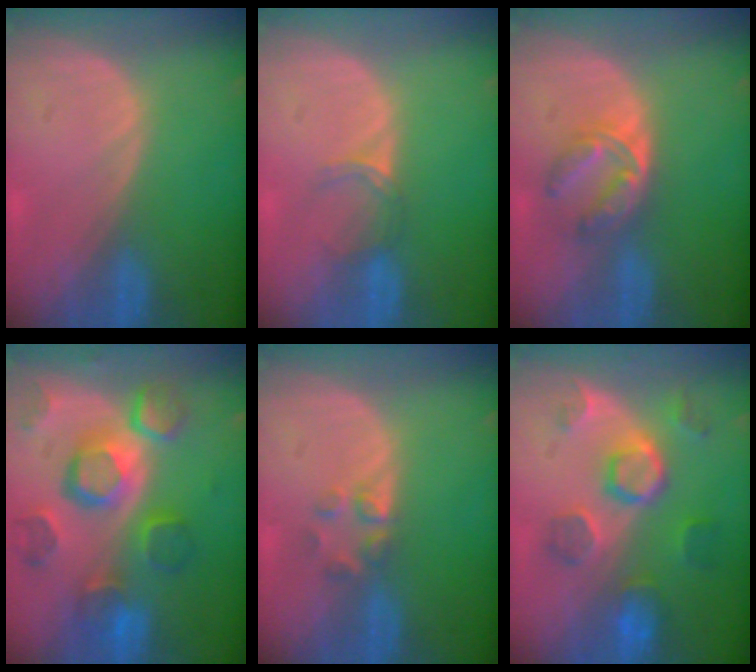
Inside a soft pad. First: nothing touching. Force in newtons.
{"total": 2.5, "press": 2.0, "slide": 1.4}
{"total": 5.4, "press": 5.2, "slide": 1.4}
{"total": 12.2, "press": 10.6, "slide": 6.0}
{"total": 2.6, "press": 2.6, "slide": 0.2}
{"total": 8.4, "press": 8.1, "slide": 2.4}